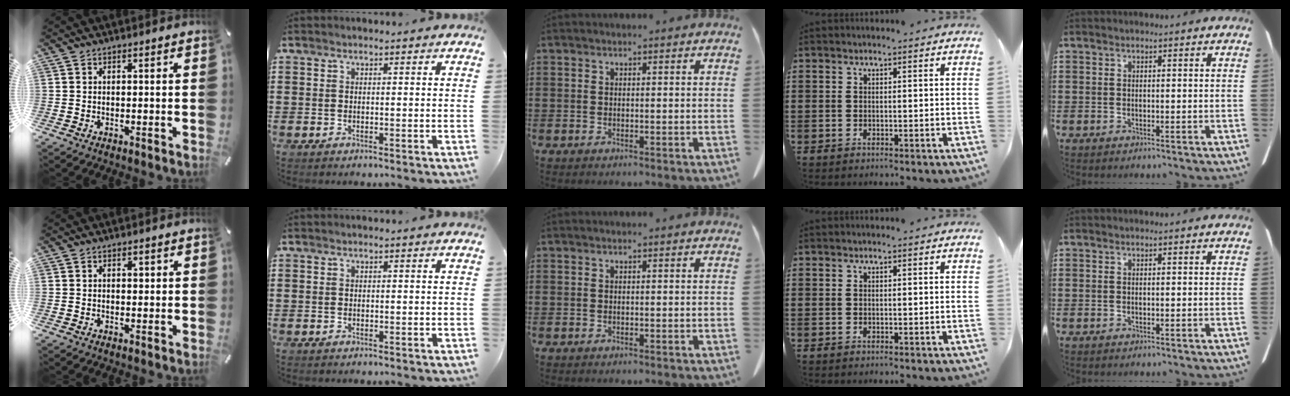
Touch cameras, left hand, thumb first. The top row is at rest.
{"thumb": {"total": 1.1, "force": [0.3, 0.8, 0.8], "torque": [-0.016, 0.005, 0.003]}}